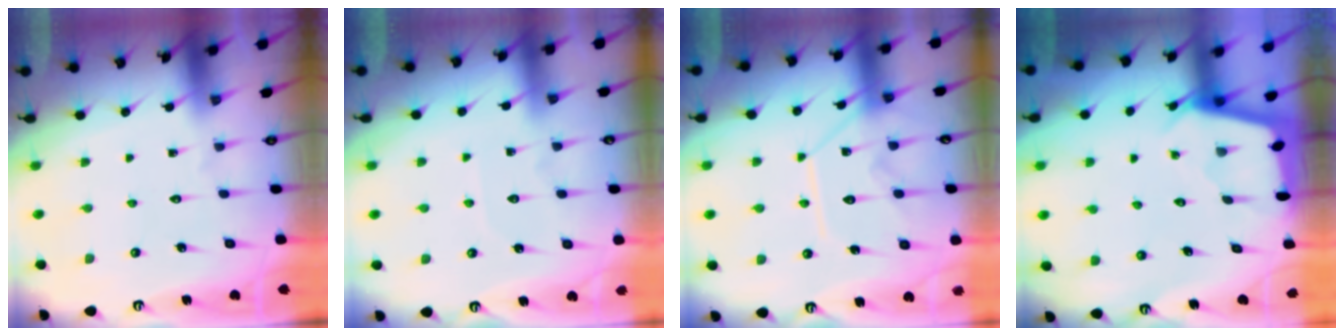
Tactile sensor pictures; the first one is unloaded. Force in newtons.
{"total": 2.3, "press": 2.3, "slide": 0.4}
{"total": 11.8, "press": 11.8, "slide": 0.6}
{"total": 2.4, "press": 2.4, "slide": 0.3}